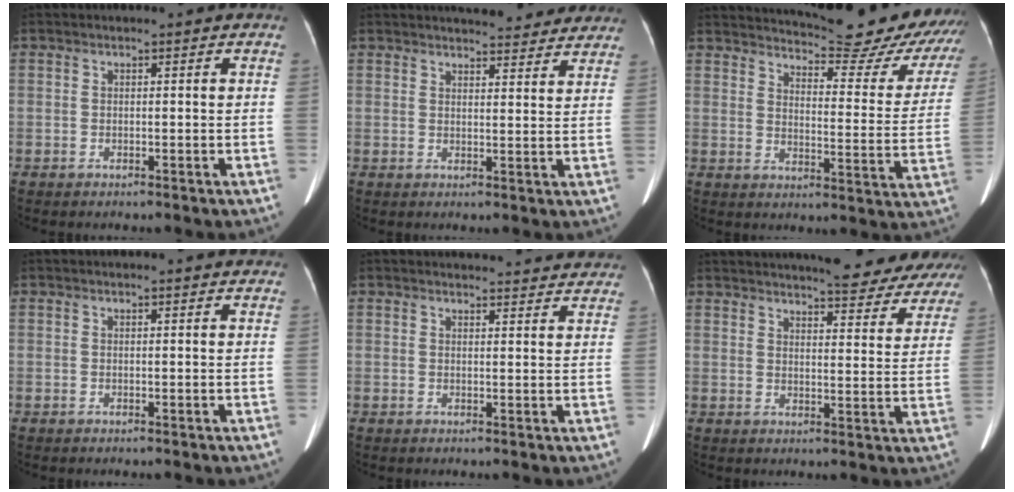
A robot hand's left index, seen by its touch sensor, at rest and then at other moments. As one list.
[{"total": 12.1, "force": [11.2, 2.7, 3.6], "torque": [-0.022, 0.002, 0.120]}, {"total": 24.0, "force": [22.4, 3.5, 7.9], "torque": [-0.103, -0.080, 0.259]}, {"total": 3.5, "force": [3.3, 0.4, 1.1], "torque": [-0.013, 0.015, 0.031]}, {"total": 13.9, "force": [13.4, 2.4, 2.8], "torque": [-0.009, 0.002, 0.135]}, {"total": 20.3, "force": [18.7, 3.6, 7.1], "torque": [-0.081, -0.037, 0.210]}]